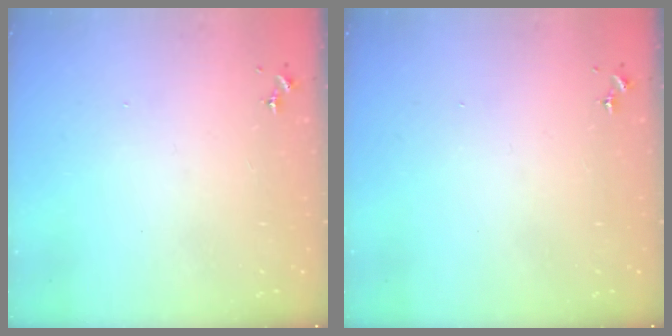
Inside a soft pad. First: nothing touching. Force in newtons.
{"total": 0.0}